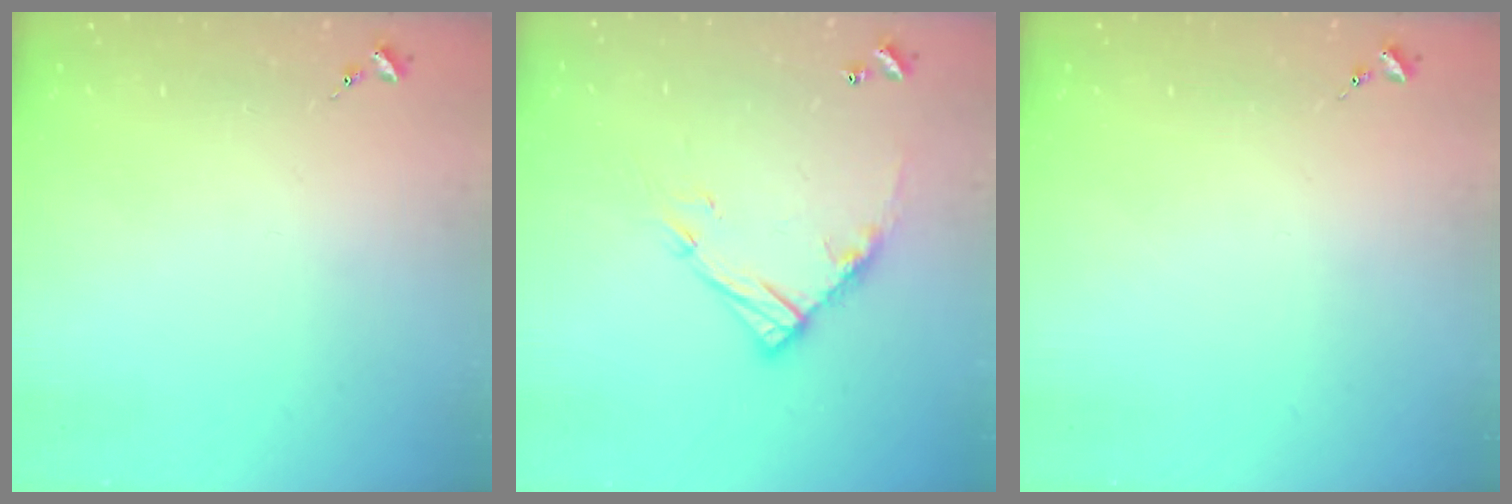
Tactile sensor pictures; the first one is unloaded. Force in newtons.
{"total": 13.1, "press": 13.1, "slide": 1.2}
{"total": 0.0}